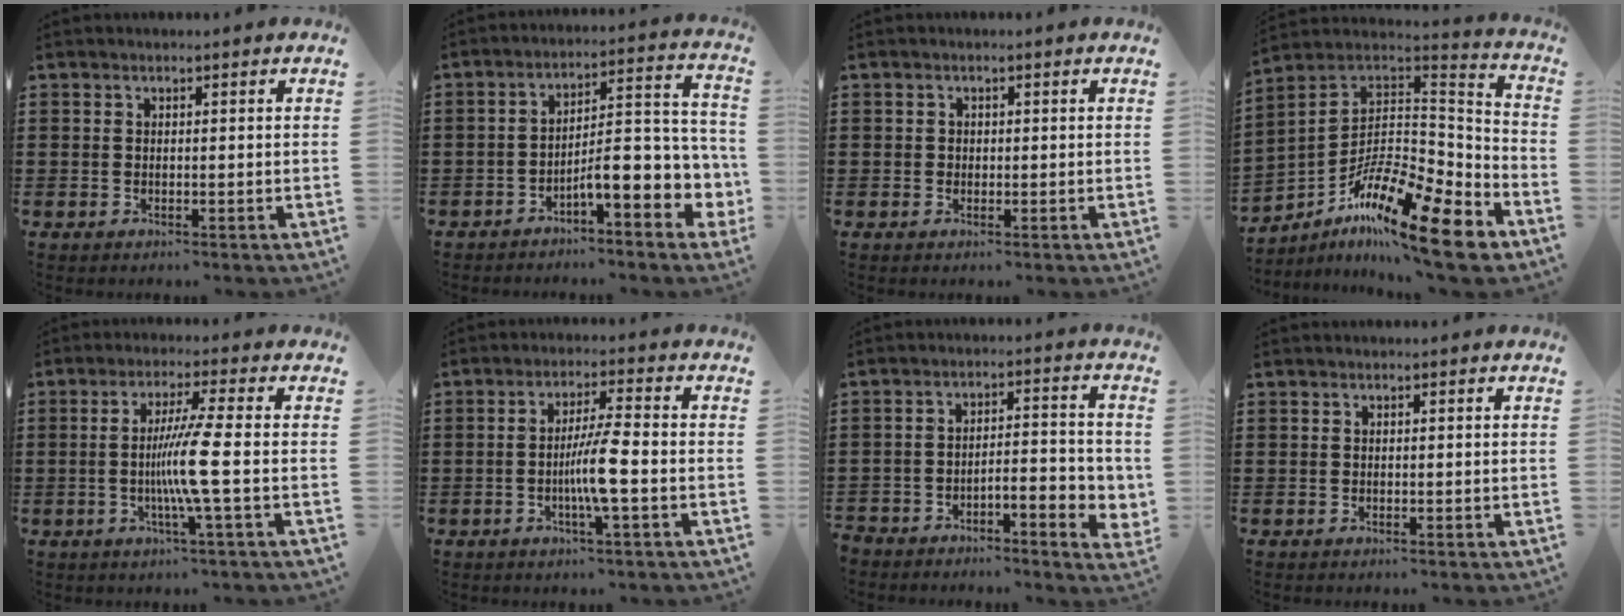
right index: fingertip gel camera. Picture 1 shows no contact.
{"total": 8.3, "force": [-3.6, 2.8, 6.9], "torque": [-0.102, -0.022, -0.069]}
{"total": 0.6, "force": [0.0, 0.6, 0.1], "torque": [-0.004, 0.004, -0.001]}
{"total": 16.1, "force": [-10.3, 4.1, 11.7], "torque": [-0.202, 0.019, -0.188]}
{"total": 7.4, "force": [-1.3, -0.9, 7.2], "torque": [-0.139, -0.019, -0.031]}
{"total": 6.1, "force": [-1.6, -0.1, 5.9], "torque": [-0.109, -0.007, -0.035]}
{"total": 4.2, "force": [-3.5, 1.0, 2.2], "torque": [-0.040, -0.003, -0.070]}
{"total": 0.0}